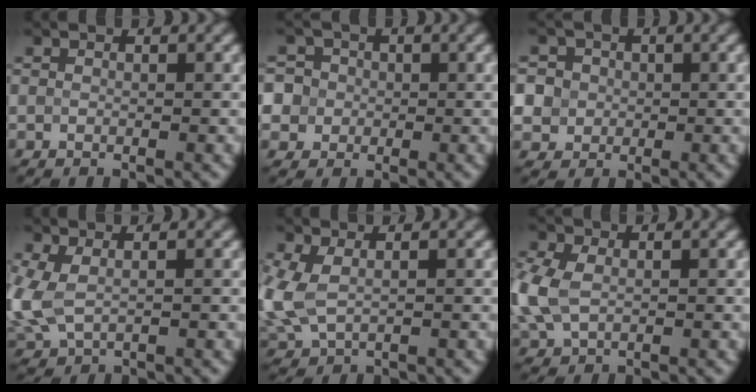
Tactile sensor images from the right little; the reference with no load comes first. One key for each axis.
{"total": 6.6, "fx": 0.1, "fy": 6.3, "fz": 1.9, "tx": -0.045, "ty": 0.028, "tz": -0.029}
{"total": 5.9, "fx": 0.9, "fy": 5.6, "fz": 1.7, "tx": -0.044, "ty": 0.033, "tz": -0.006}
{"total": 3.9, "fx": -0.1, "fy": 2.5, "fz": 3.0, "tx": -0.096, "ty": -0.004, "tz": 0.001}
{"total": 4.4, "fx": -0.1, "fy": 2.8, "fz": 3.4, "tx": -0.106, "ty": -0.003, "tz": 0.002}
{"total": 4.9, "fx": -0.1, "fy": 3.5, "fz": 3.4, "tx": -0.105, "ty": -0.002, "tz": -0.003}